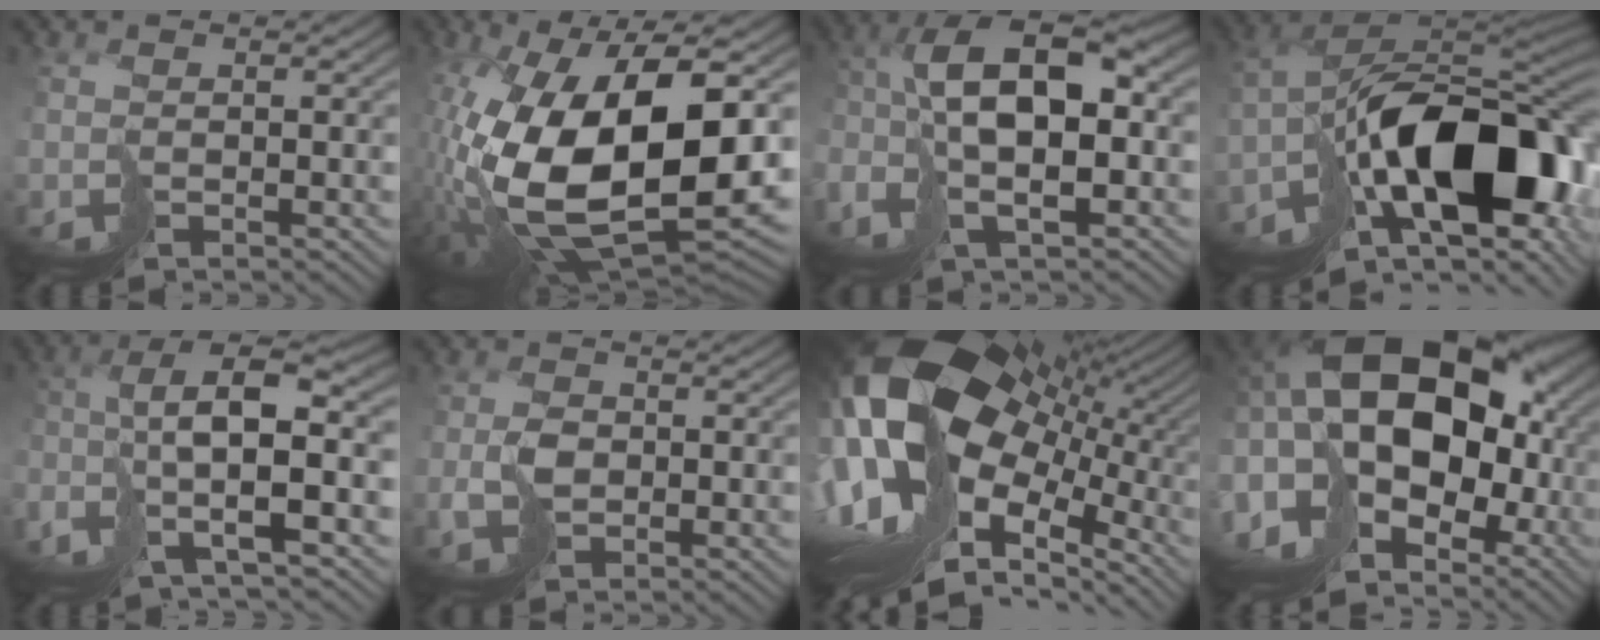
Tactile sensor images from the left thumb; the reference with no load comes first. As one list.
[{"total": 18.5, "force": [-1.2, 9.1, 16.1], "torque": [-0.331, -0.038, -0.002]}, {"total": 12.0, "force": [-1.0, 5.7, 10.5], "torque": [-0.215, -0.004, -0.013]}, {"total": 18.3, "force": [-6.1, 8.9, 14.7], "torque": [-0.248, -0.020, -0.079]}, {"total": 11.6, "force": [-3.5, 3.4, 10.5], "torque": [-0.226, -0.012, -0.058]}, {"total": 2.6, "force": [0.3, 1.8, 1.9], "torque": [-0.046, -0.002, 0.005]}, {"total": 21.1, "force": [2.2, 13.3, 16.2], "torque": [-0.355, 0.008, 0.056]}, {"total": 21.2, "force": [3.2, 12.9, 16.5], "torque": [-0.347, -0.005, 0.068]}]